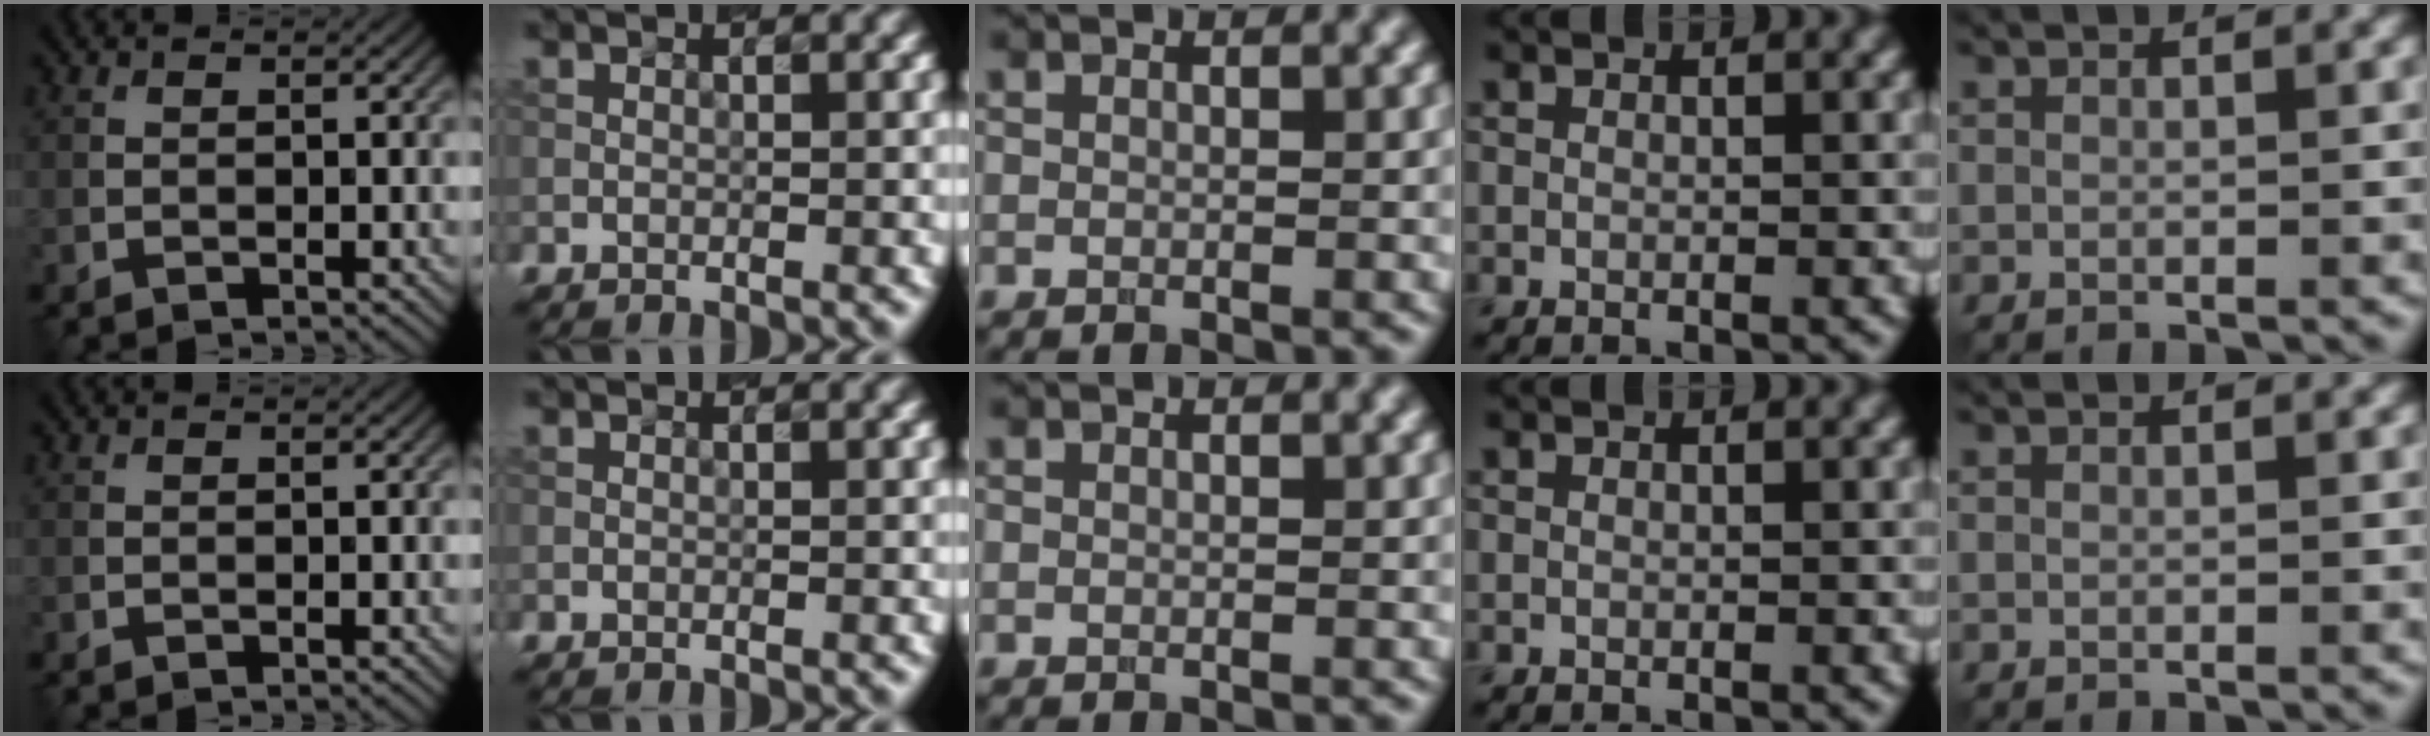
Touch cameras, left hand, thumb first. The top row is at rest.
{}